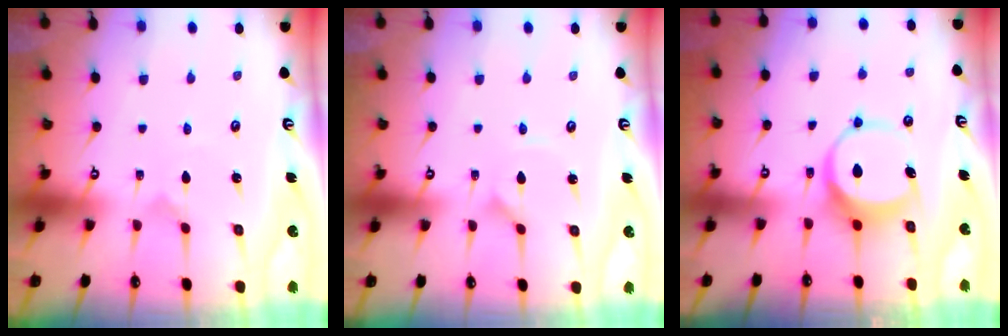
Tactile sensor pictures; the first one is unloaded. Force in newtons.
{"total": 0.9, "press": 0.9, "slide": 0.0}
{"total": 8.0, "press": 8.0, "slide": 0.4}